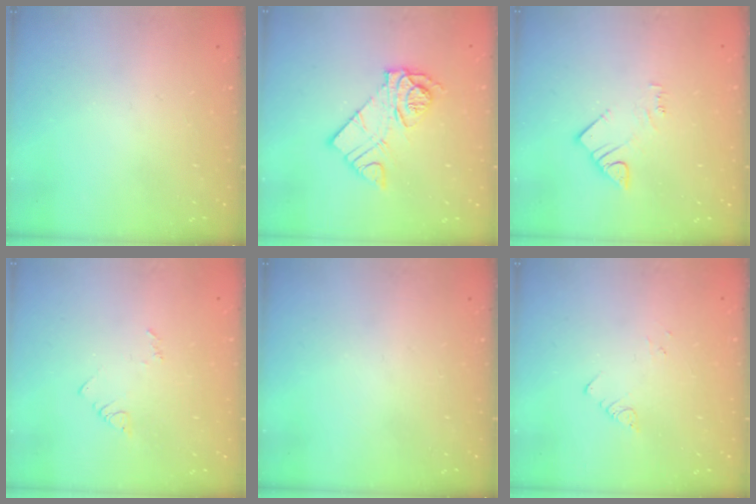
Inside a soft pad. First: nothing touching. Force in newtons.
{"total": 12.1, "press": 12.1, "slide": 1.0}
{"total": 3.7, "press": 3.7, "slide": 0.3}
{"total": 3.7, "press": 3.7, "slide": 0.3}
{"total": 0.0}
{"total": 1.9, "press": 1.9, "slide": 0.2}